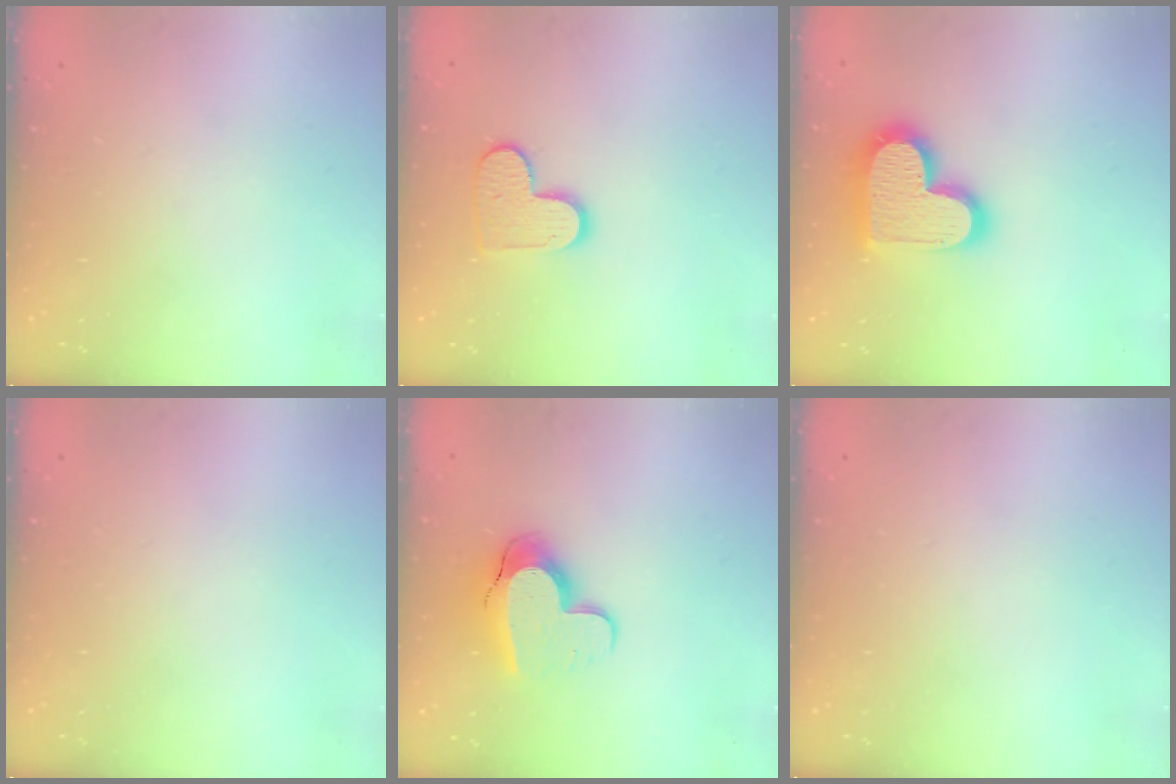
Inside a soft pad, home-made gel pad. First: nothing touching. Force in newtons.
{"total": 9.7, "press": 9.7, "slide": 0.5}
{"total": 19.5, "press": 19.5, "slide": 1.5}
{"total": 0.0}
{"total": 11.8, "press": 11.7, "slide": 1.0}
{"total": 0.0}